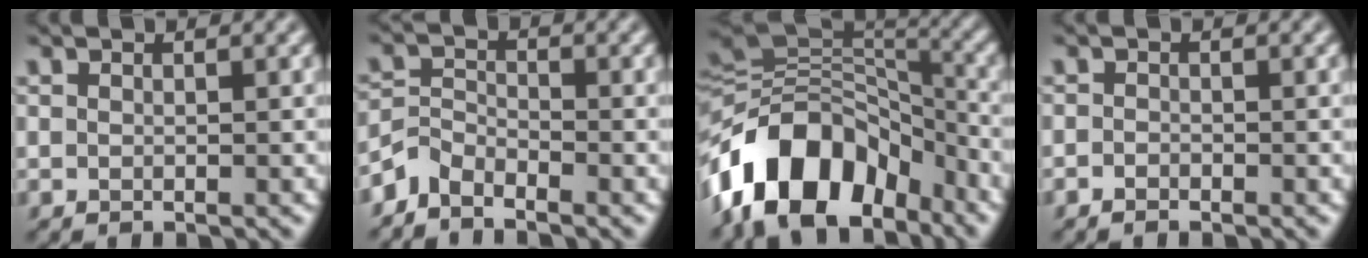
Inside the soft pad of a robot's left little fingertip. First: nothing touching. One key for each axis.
{"total": 2.7, "fx": -2.4, "fy": 1.0, "fz": 0.6, "tx": -0.014, "ty": 0.009, "tz": -0.060}
{"total": 12.6, "fx": -6.7, "fy": 7.5, "fz": 7.5, "tx": -0.130, "ty": 0.027, "tz": -0.139}
{"total": 0.8, "fx": -0.7, "fy": 0.3, "fz": 0.2, "tx": -0.004, "ty": 0.000, "tz": -0.016}